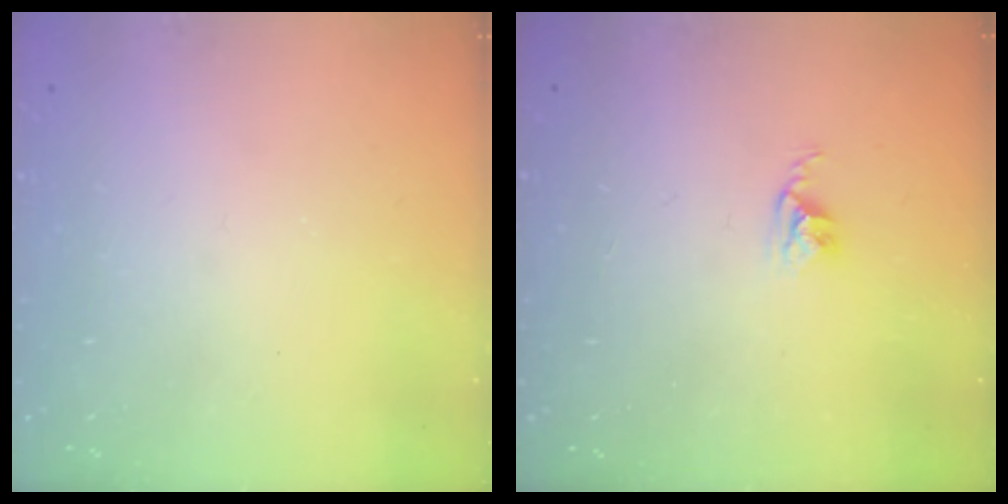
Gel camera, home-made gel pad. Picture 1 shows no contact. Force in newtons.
{"total": 2.8, "press": 2.7, "slide": 0.4}